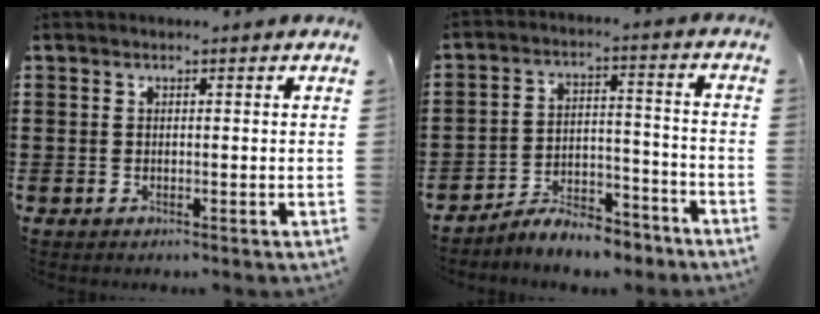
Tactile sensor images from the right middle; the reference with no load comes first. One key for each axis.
{"total": 6.9, "fx": -6.6, "fy": 1.4, "fz": 1.5, "tx": -0.024, "ty": 0.018, "tz": -0.127}